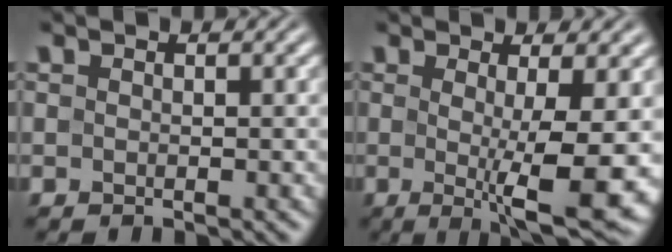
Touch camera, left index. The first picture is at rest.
{"total": 7.9, "force": [-0.8, 1.4, 7.8], "torque": [-0.112, -0.018, -0.008]}